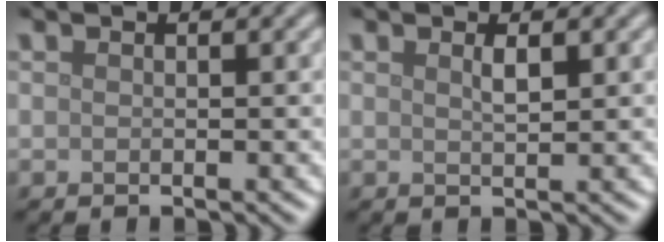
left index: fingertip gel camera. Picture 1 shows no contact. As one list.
[{"total": 1.1, "force": [0.6, 0.2, 1.0], "torque": [-0.019, 0.000, 0.010]}]